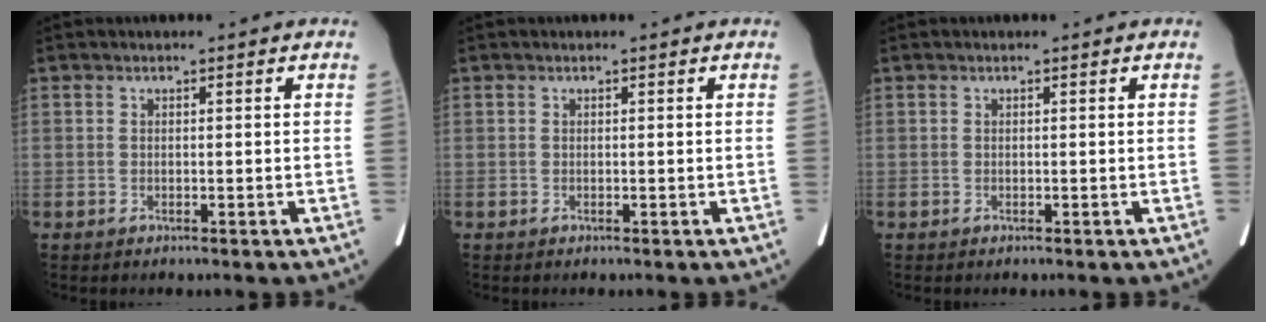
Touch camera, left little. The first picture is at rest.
{"total": 0.0}
{"total": 0.0}